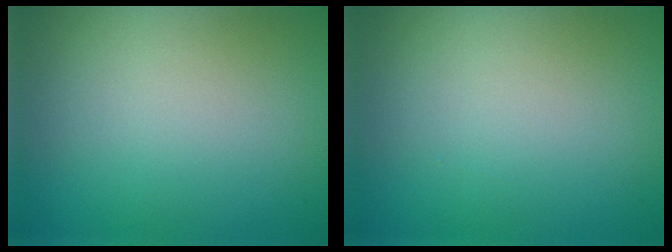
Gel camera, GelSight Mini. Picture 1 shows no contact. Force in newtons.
{"total": 0.0}